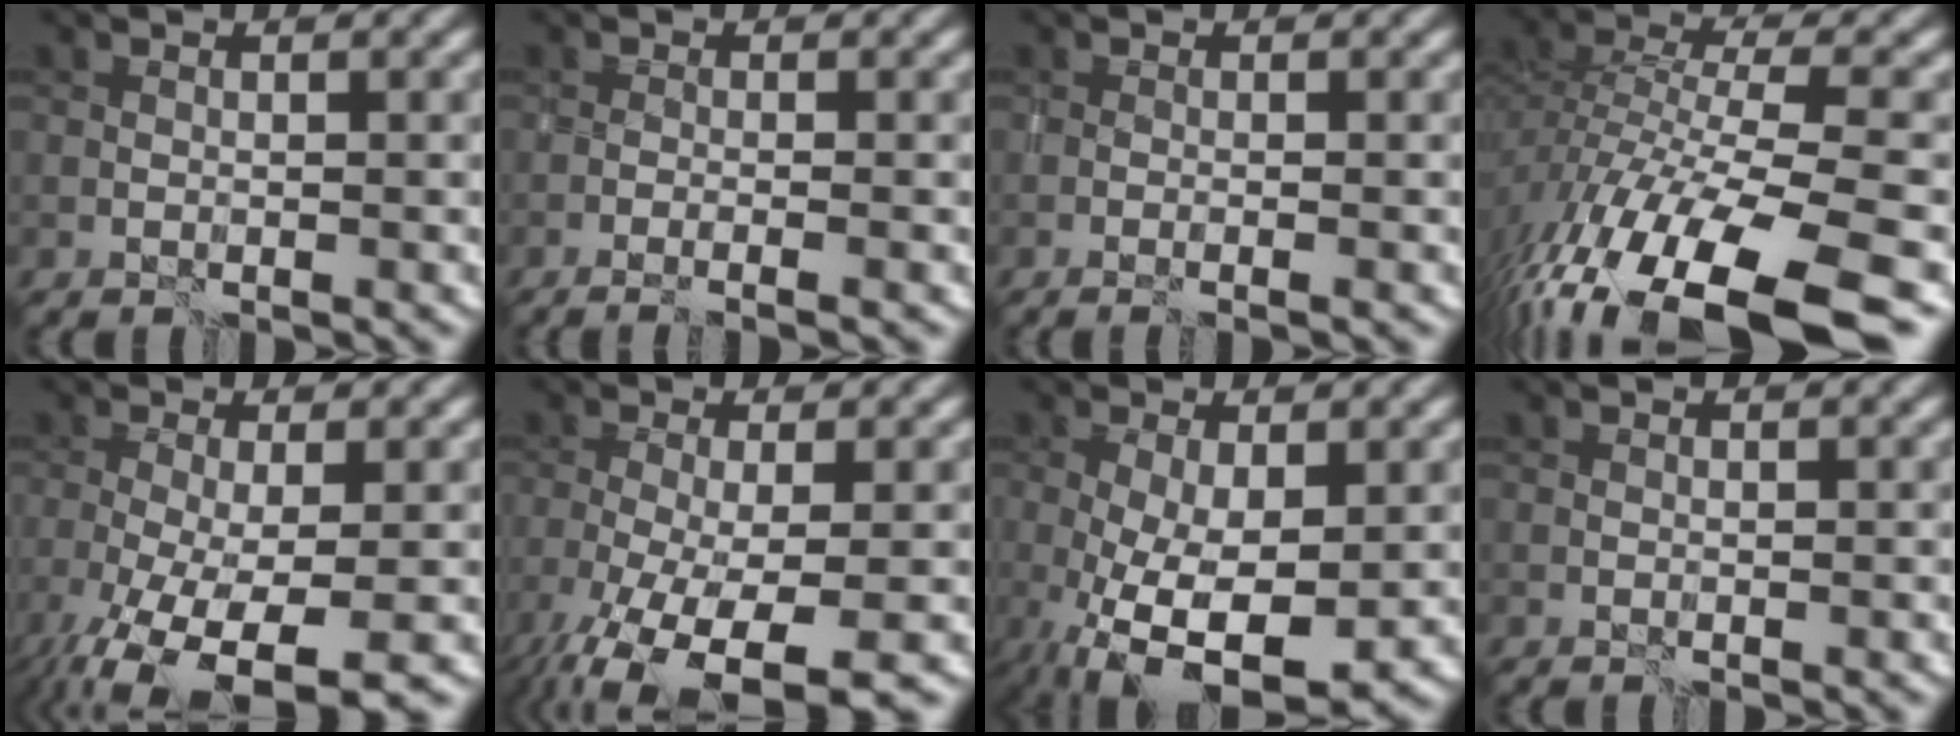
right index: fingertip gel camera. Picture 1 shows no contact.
{"total": 2.3, "force": [-1.3, 0.6, 1.9], "torque": [-0.025, 0.005, -0.030]}
{"total": 1.4, "force": [-0.6, 0.4, 1.2], "torque": [-0.011, 0.002, -0.015]}
{"total": 15.1, "force": [-10.2, 5.4, 9.8], "torque": [-0.218, -0.024, -0.159]}
{"total": 9.0, "force": [-4.9, 3.1, 6.9], "torque": [-0.144, -0.042, -0.078]}
{"total": 10.1, "force": [-6.1, 3.4, 7.2], "torque": [-0.152, -0.047, -0.092]}
{"total": 8.8, "force": [-2.6, 3.8, 7.5], "torque": [-0.147, -0.025, -0.030]}
{"total": 0.0}